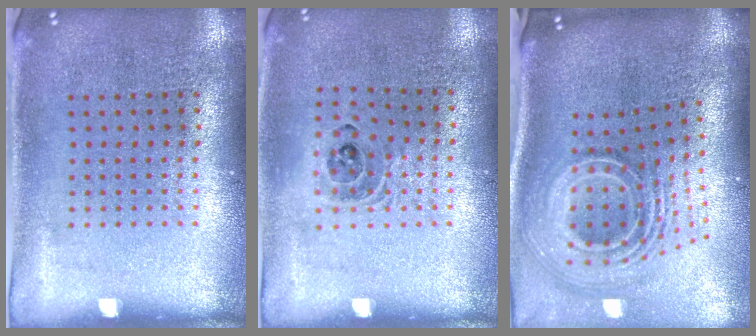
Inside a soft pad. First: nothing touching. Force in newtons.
{"total": 1.1, "press": 1.0, "slide": 0.4}
{"total": 3.2, "press": 2.0, "slide": 2.5}